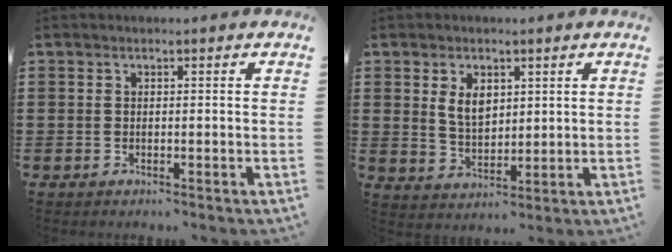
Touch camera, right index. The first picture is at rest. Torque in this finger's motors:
{"motor_torque": [0.26, 0.16, 0.19, 0.06]}